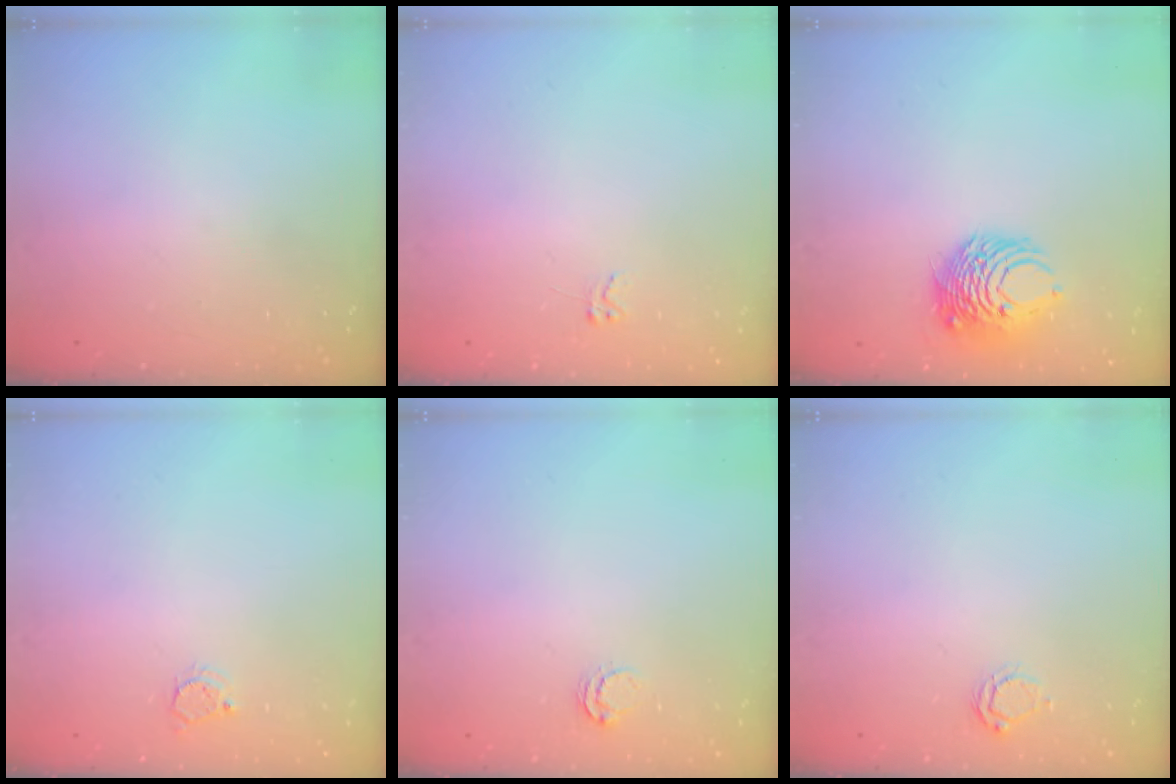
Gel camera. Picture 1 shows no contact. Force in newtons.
{"total": 2.6, "press": 2.6, "slide": 0.4}
{"total": 9.8, "press": 9.8, "slide": 0.7}
{"total": 3.1, "press": 3.1, "slide": 0.4}
{"total": 3.9, "press": 3.9, "slide": 0.2}
{"total": 4.9, "press": 4.9, "slide": 0.3}